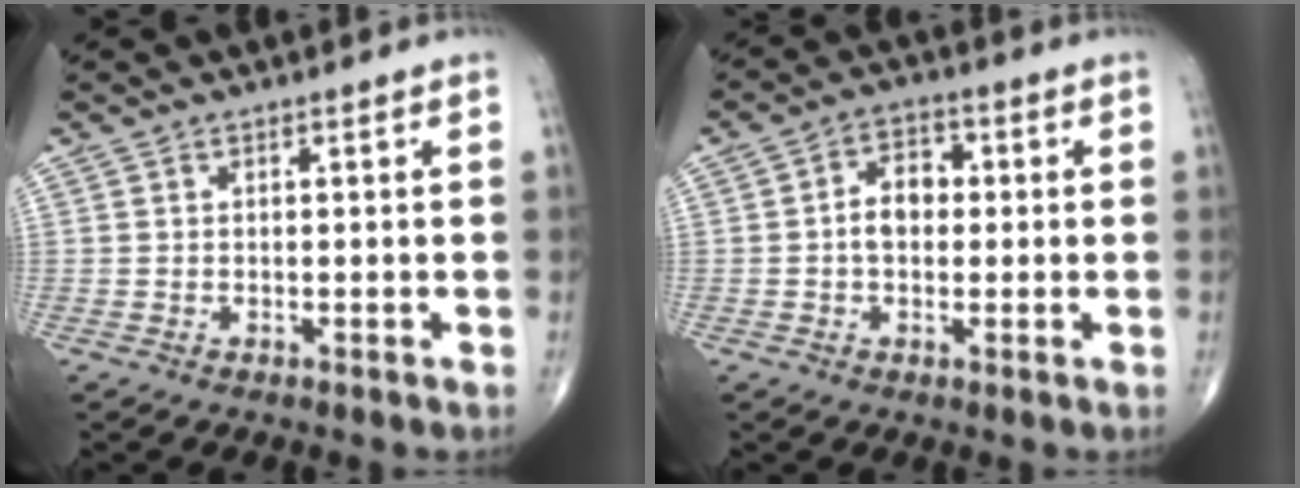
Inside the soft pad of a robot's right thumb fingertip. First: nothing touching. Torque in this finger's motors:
{"motor_torque": [-0.17, 0.32, 0.36, 0.22, 0.06]}